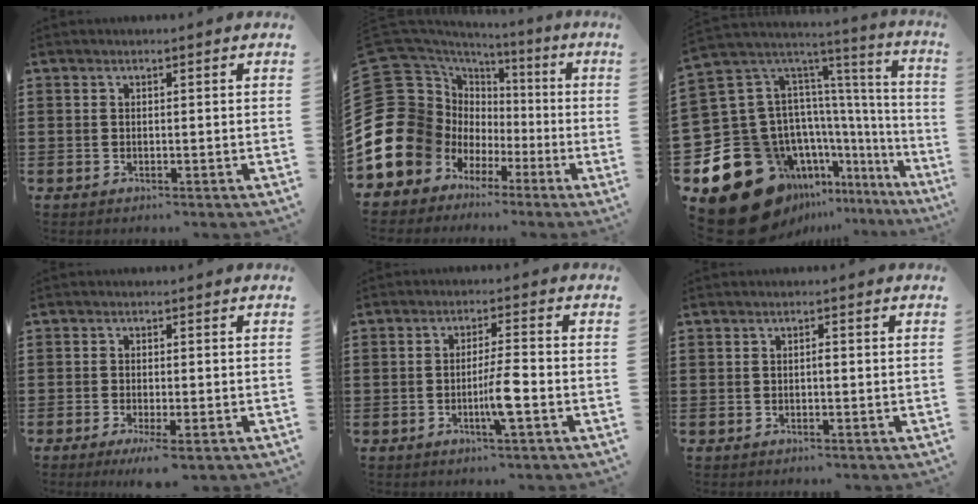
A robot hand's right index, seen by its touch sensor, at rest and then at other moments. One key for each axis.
{"total": 20.8, "fx": -4.7, "fy": 18.0, "fz": 9.4, "tx": -0.242, "ty": -0.017, "tz": -0.041}
{"total": 25.8, "fx": -11.8, "fy": 17.2, "fz": 15.2, "tx": -0.328, "ty": -0.022, "tz": -0.143}
{"total": 2.3, "fx": -1.6, "fy": 0.0, "fz": 1.6, "tx": -0.027, "ty": -0.002, "tz": -0.028}
{"total": 5.4, "fx": -1.8, "fy": 0.2, "fz": 5.1, "tx": -0.092, "ty": -0.008, "tz": -0.034}
{"total": 0.6, "fx": -0.2, "fy": 0.1, "fz": 0.6, "tx": -0.013, "ty": -0.004, "tz": -0.003}